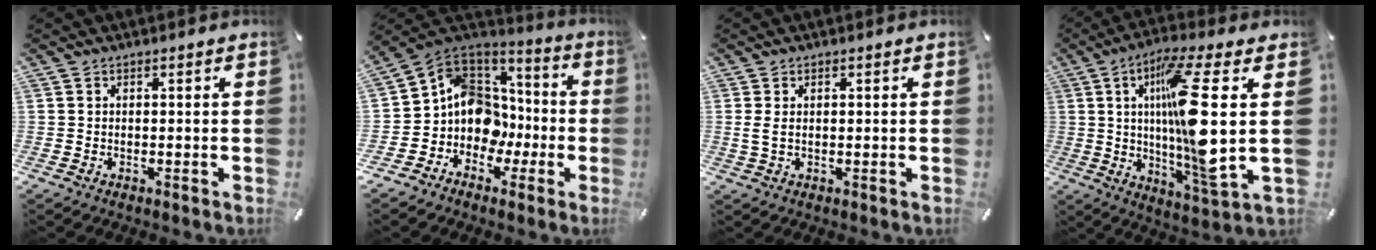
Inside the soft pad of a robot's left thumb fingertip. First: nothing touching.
{"total": 12.7, "force": [-1.9, 11.7, 4.5], "torque": [-0.087, -0.008, -0.024]}
{"total": 2.2, "force": [0.4, 1.1, 1.9], "torque": [-0.045, 0.000, 0.005]}
{"total": 18.2, "force": [3.3, 2.5, 17.7], "torque": [-0.327, -0.028, 0.031]}